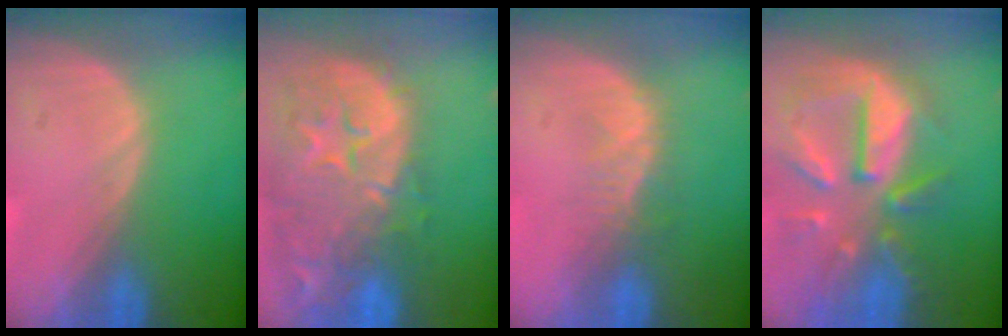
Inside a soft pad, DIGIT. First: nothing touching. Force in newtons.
{"total": 14.9, "press": 12.0, "slide": 8.9}
{"total": 3.4, "press": 3.0, "slide": 1.6}
{"total": 10.7, "press": 9.5, "slide": 5.0}